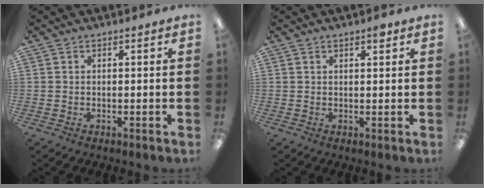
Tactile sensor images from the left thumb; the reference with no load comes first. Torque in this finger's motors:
{"motor_torque": [-0.30, 0.29, -0.01, -0.10, 0.00]}